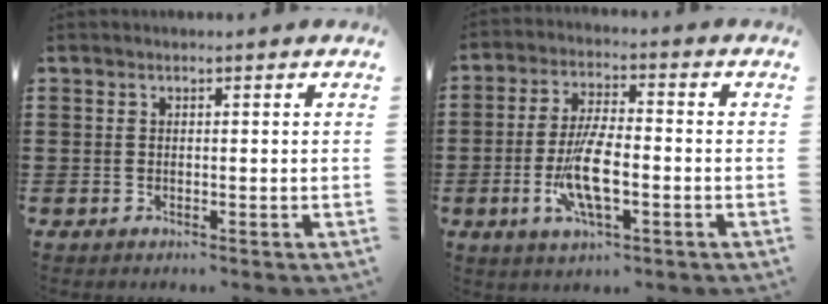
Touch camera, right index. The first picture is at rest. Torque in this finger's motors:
{"motor_torque": [1.74, 0.40, 0.85, 0.21]}